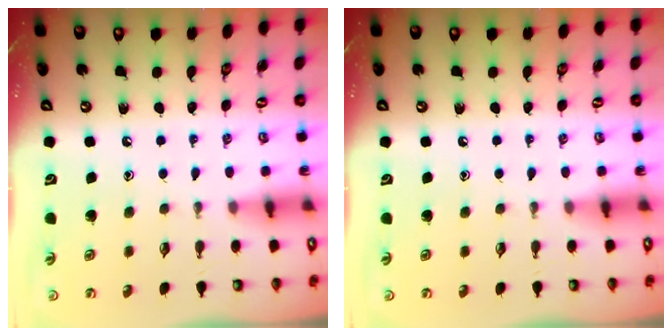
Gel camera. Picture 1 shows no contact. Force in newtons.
{"total": 0.0}